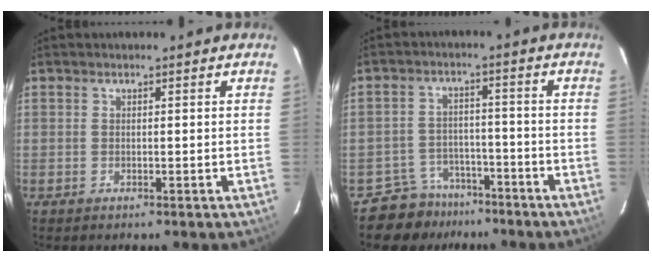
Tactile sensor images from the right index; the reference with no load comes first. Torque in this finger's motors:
{"motor_torque": [-0.50, -0.55, -0.38, -0.21]}